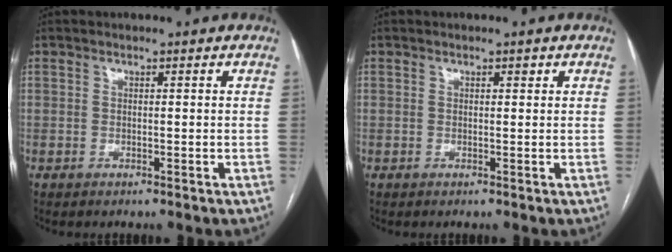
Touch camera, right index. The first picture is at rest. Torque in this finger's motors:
{"motor_torque": [0.03, 0.02, -0.02, 0.00]}